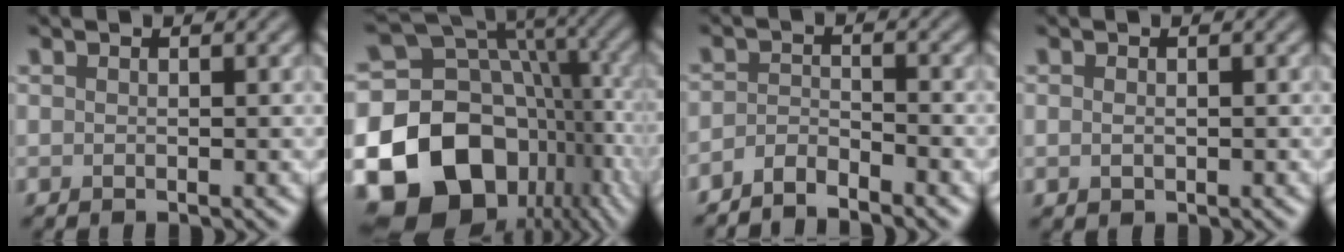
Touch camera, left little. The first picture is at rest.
{"total": 18.7, "force": [-5.9, 14.1, 10.7], "torque": [-0.190, 0.001, -0.086]}
{"total": 2.2, "force": [-2.2, 0.2, 0.6], "torque": [-0.010, 0.003, -0.048]}
{"total": 0.9, "force": [0.0, 0.7, 0.6], "torque": [-0.012, -0.001, -0.001]}